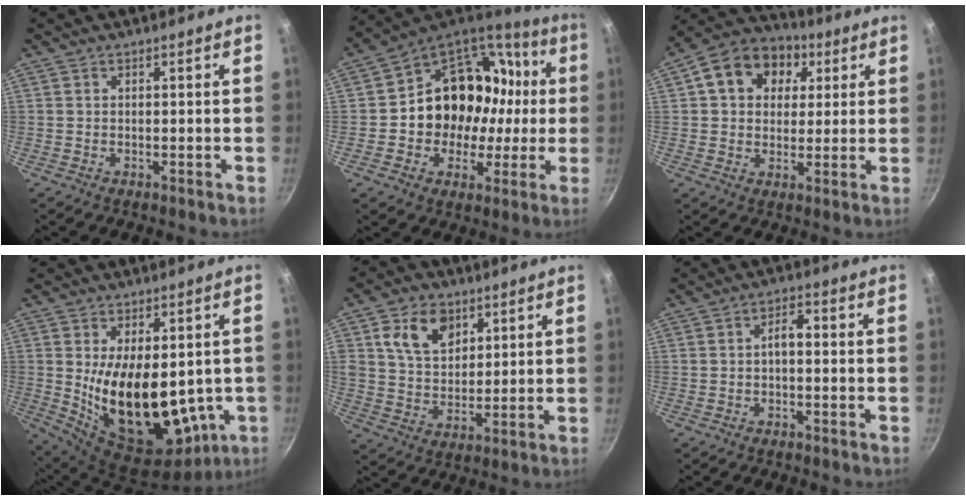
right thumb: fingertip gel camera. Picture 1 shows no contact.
{"total": 21.9, "force": [0.9, 18.3, 12.0], "torque": [-0.156, 0.051, 0.021]}
{"total": 14.7, "force": [4.8, 11.4, 8.0], "torque": [-0.112, 0.017, 0.062]}
{"total": 22.0, "force": [-0.6, 11.9, 18.5], "torque": [-0.281, -0.033, 0.022]}
{"total": 10.7, "force": [4.6, 7.4, 6.2], "torque": [-0.085, -0.017, 0.082]}
{"total": 3.1, "force": [-0.5, 1.5, 2.6], "torque": [-0.039, 0.019, -0.010]}